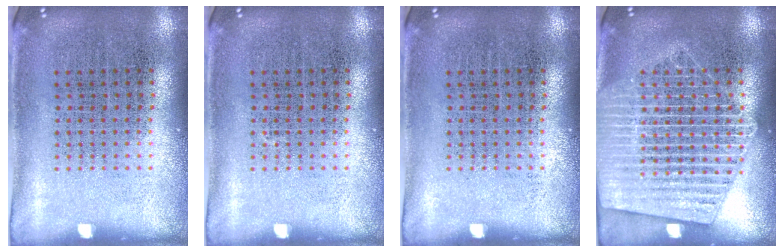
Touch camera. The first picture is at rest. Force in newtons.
{"total": 0.0}
{"total": 0.0}
{"total": 2.8, "press": 2.8, "slide": 0.3}